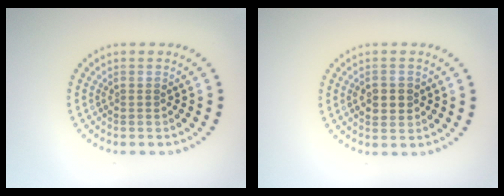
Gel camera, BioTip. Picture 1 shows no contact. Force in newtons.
{"total": 2.4, "press": 2.3, "slide": 0.3}